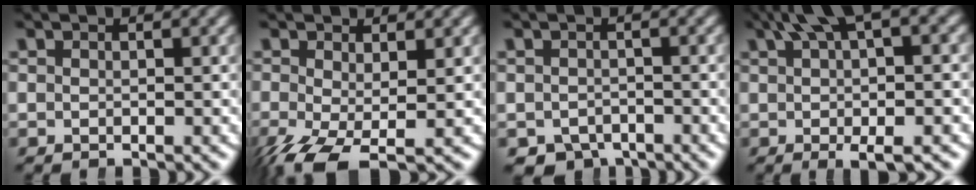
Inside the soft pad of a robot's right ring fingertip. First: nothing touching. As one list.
[{"total": 4.7, "force": [-2.6, 2.1, 3.2], "torque": [-0.083, -0.049, -0.018]}, {"total": 4.9, "force": [-3.8, 2.9, 1.0], "torque": [-0.019, -0.027, -0.053]}, {"total": 5.6, "force": [1.4, 0.9, 5.3], "torque": [-0.080, 0.012, 0.021]}]